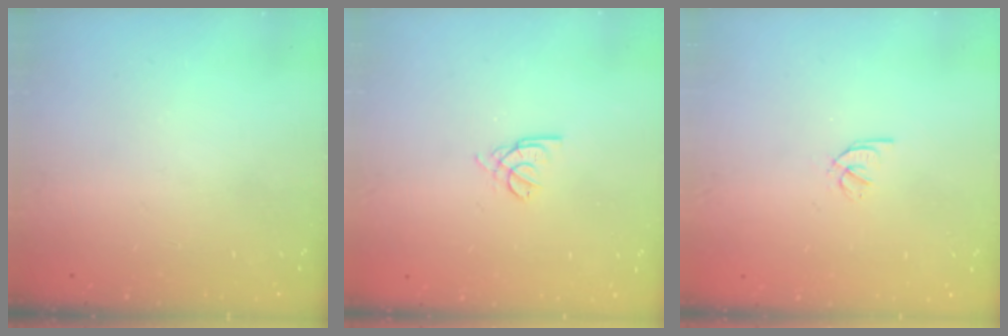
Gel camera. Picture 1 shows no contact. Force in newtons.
{"total": 2.2, "press": 2.1, "slide": 0.6}
{"total": 1.6, "press": 1.6, "slide": 0.3}